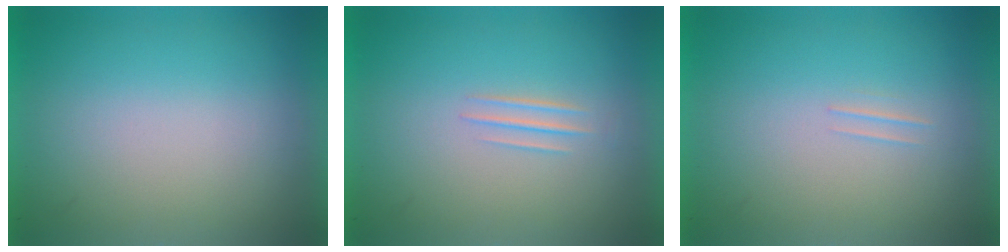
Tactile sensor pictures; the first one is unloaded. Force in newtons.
{"total": 1.0}
{"total": 1.1}